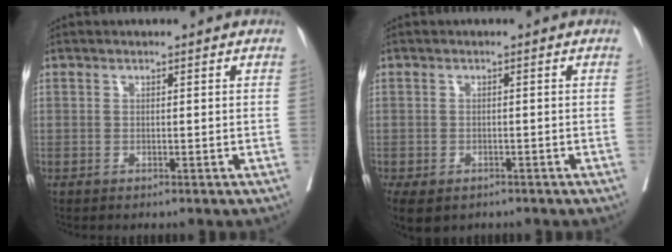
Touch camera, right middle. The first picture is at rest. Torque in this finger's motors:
{"motor_torque": [0.84, -0.88, 0.12, 0.06]}